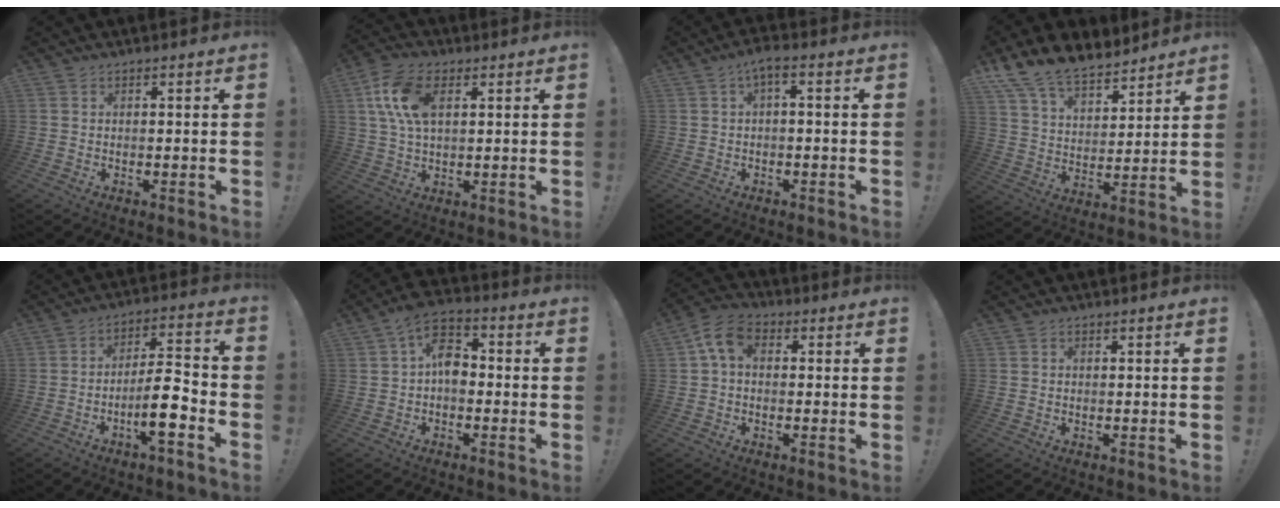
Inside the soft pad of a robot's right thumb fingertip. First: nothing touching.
{"total": 12.9, "force": [3.9, 7.6, 9.7], "torque": [-0.207, 0.006, 0.073]}
{"total": 3.4, "force": [-0.1, 0.8, 3.3], "torque": [-0.067, 0.001, 0.000]}
{"total": 12.7, "force": [10.7, 5.3, 4.2], "torque": [-0.086, -0.081, 0.201]}
{"total": 12.0, "force": [-5.3, 2.9, 10.4], "torque": [-0.173, 0.025, -0.092]}
{"total": 9.3, "force": [0.2, 5.9, 7.2], "torque": [-0.135, 0.009, 0.007]}
{"total": 7.6, "force": [1.4, 5.0, 5.6], "torque": [-0.109, 0.012, 0.033]}
{"total": 0.0}